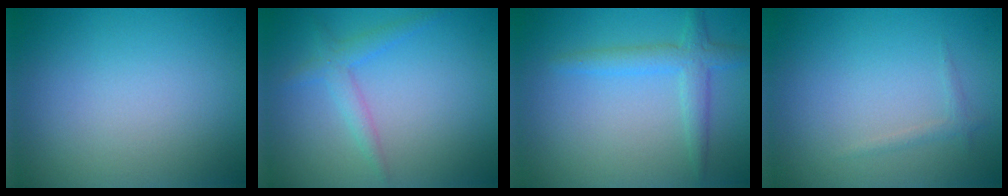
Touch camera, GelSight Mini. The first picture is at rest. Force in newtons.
{"total": 2.0, "press": 2.0, "slide": 0.1}
{"total": 2.6, "press": 2.6, "slide": 0.1}
{"total": 0.7, "press": 0.7, "slide": 0.1}